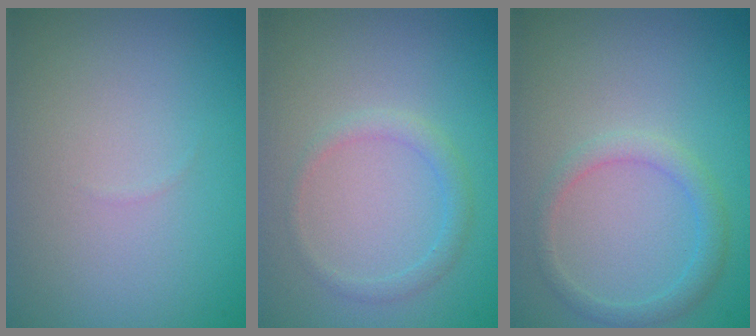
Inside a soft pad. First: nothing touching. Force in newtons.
{"total": 1.4, "press": 1.4, "slide": 0.1}
{"total": 1.9, "press": 1.9, "slide": 0.1}